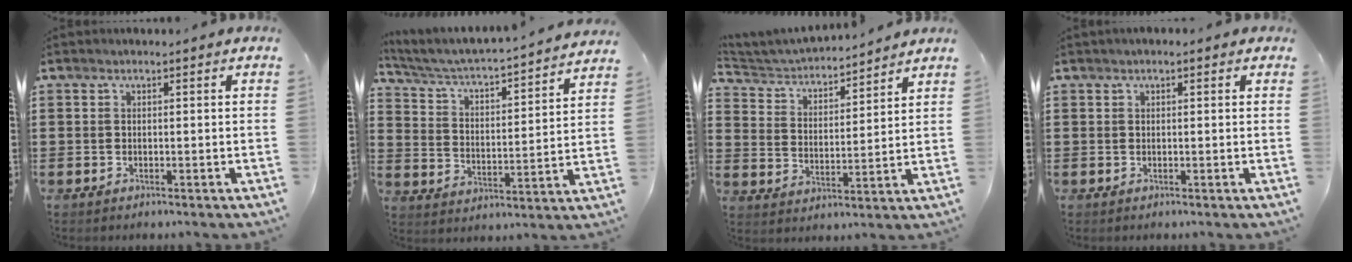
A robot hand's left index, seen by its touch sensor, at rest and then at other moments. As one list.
[{"total": 3.0, "force": [2.8, -0.1, 1.1], "torque": [-0.039, -0.034, 0.033]}, {"total": 3.7, "force": [3.6, 0.6, 0.5], "torque": [-0.033, -0.028, 0.057]}, {"total": 0.8, "force": [0.4, 0.3, 0.7], "torque": [-0.013, 0.004, 0.006]}]